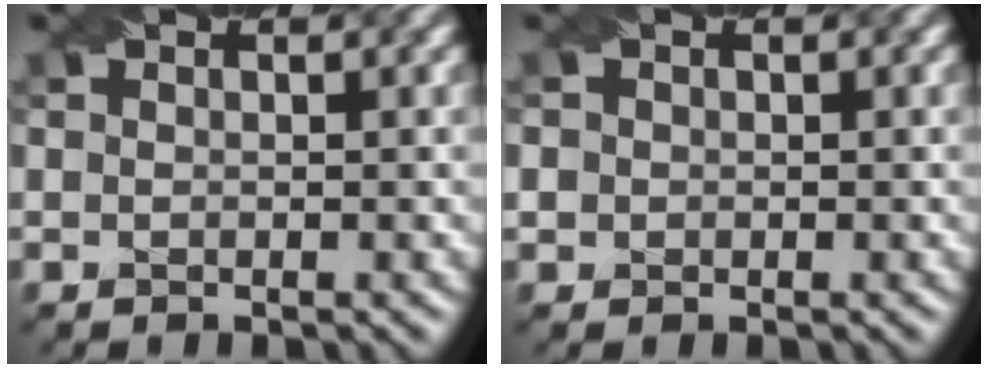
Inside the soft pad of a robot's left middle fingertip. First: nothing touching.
{"total": 1.5, "force": [0.2, 1.4, 0.3], "torque": [0.001, 0.008, 0.001]}